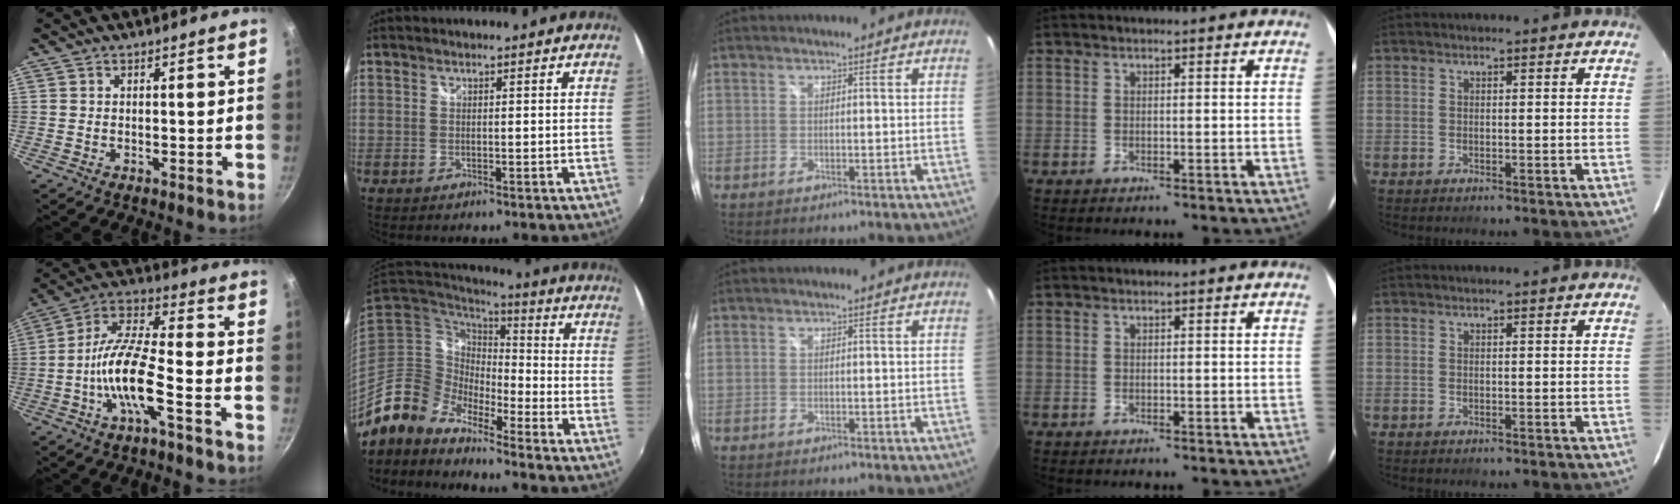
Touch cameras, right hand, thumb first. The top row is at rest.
{"thumb": {"total": 12.7, "force": [-5.1, 3.3, 11.1], "torque": [-0.214, 0.042, -0.107]}, "index": {"total": 9.2, "force": [-7.6, 4.3, 2.8], "torque": [-0.047, 0.013, -0.165]}}